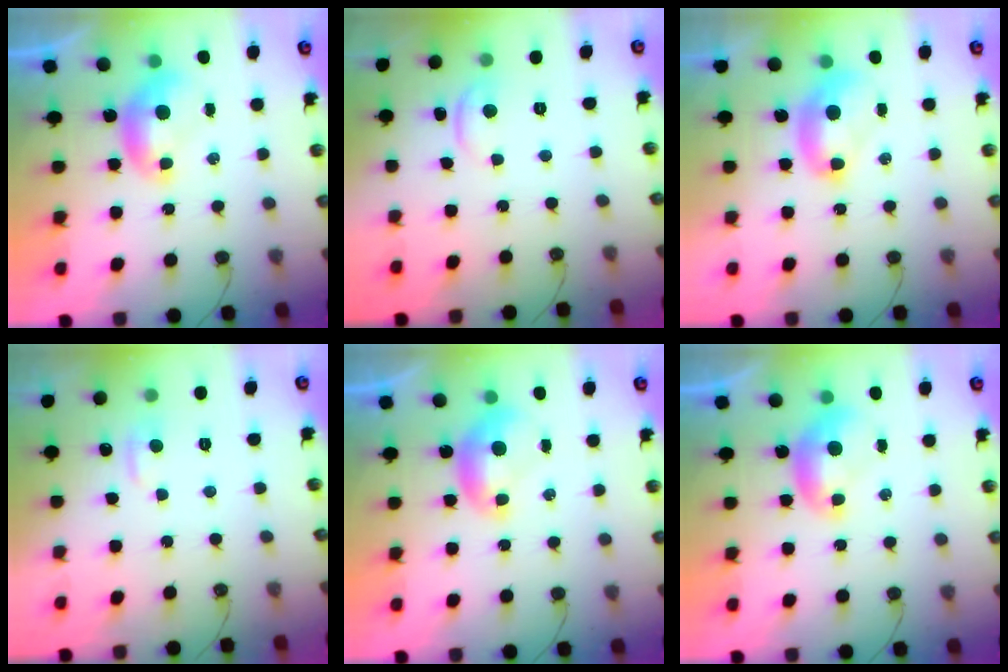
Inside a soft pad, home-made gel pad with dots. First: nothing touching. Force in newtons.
{"total": 1.8, "press": 1.8, "slide": 0.4}
{"total": 2.5, "press": 2.5, "slide": 0.1}
{"total": 1.0, "press": 0.0, "slide": 1.0}
{"total": 0.0}
{"total": 0.0}